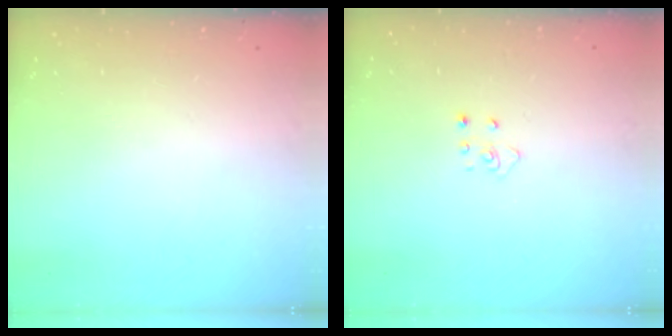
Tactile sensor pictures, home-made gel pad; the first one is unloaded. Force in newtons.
{"total": 3.3, "press": 3.3, "slide": 0.3}